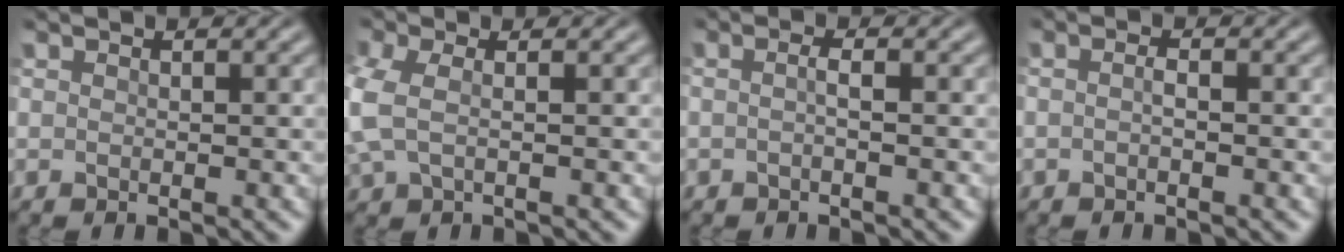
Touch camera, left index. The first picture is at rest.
{"total": 3.3, "force": [-0.4, 1.8, 2.7], "torque": [-0.086, 0.001, -0.015]}
{"total": 1.1, "force": [-0.5, 0.2, 0.9], "torque": [-0.019, 0.001, -0.013]}
{"total": 0.9, "force": [-0.6, 0.1, 0.6], "torque": [-0.016, 0.000, -0.013]}